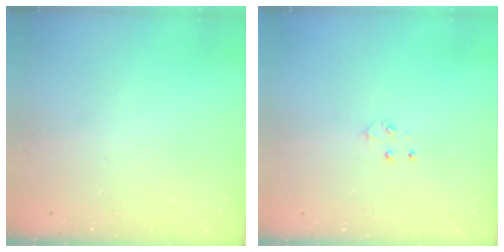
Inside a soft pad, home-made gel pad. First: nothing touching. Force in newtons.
{"total": 4.2, "press": 4.2, "slide": 0.4}